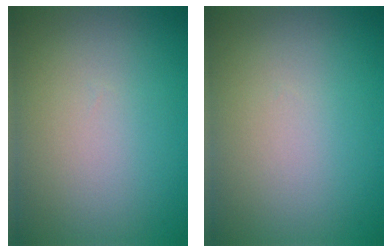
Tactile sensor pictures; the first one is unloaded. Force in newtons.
{"total": 0.0}